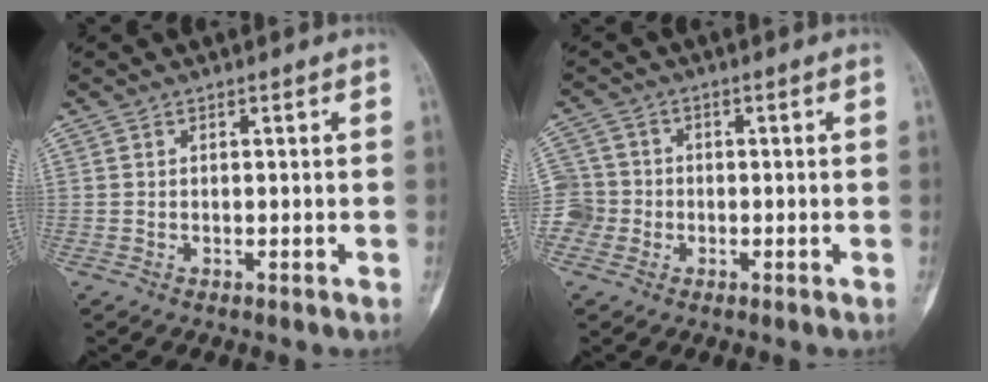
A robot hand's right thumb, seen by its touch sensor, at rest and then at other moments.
{"total": 5.2, "force": [-1.3, 5.0, 0.5], "torque": [0.005, 0.014, -0.030]}